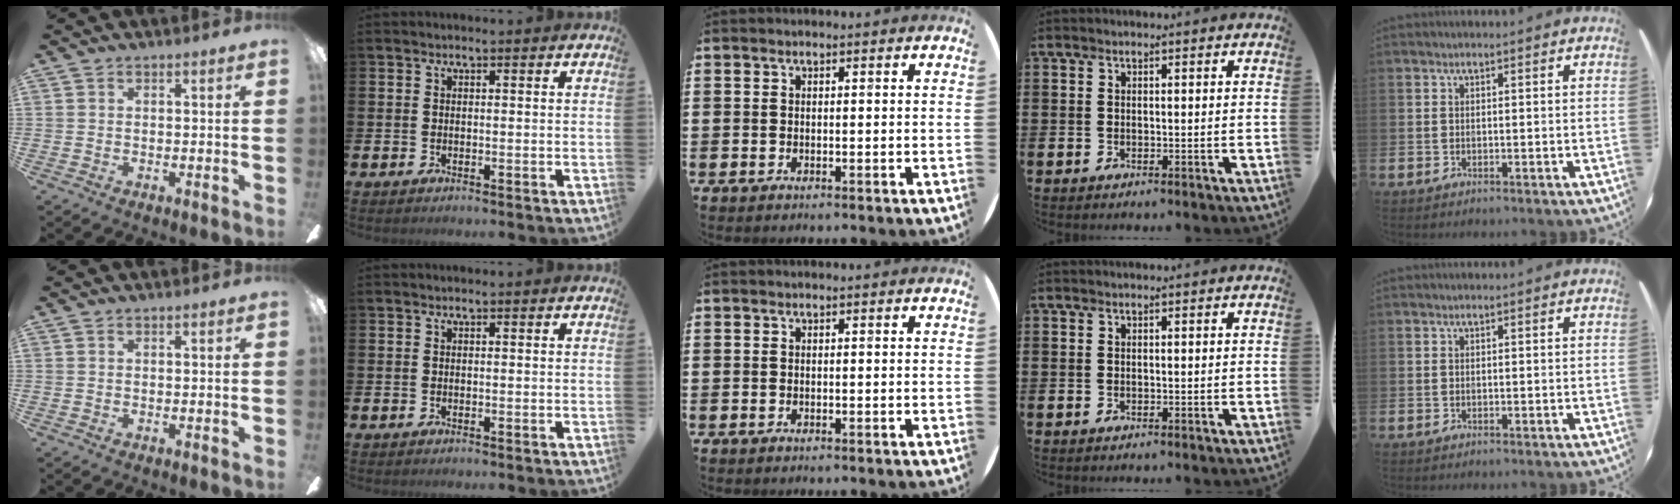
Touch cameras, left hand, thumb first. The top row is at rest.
{}